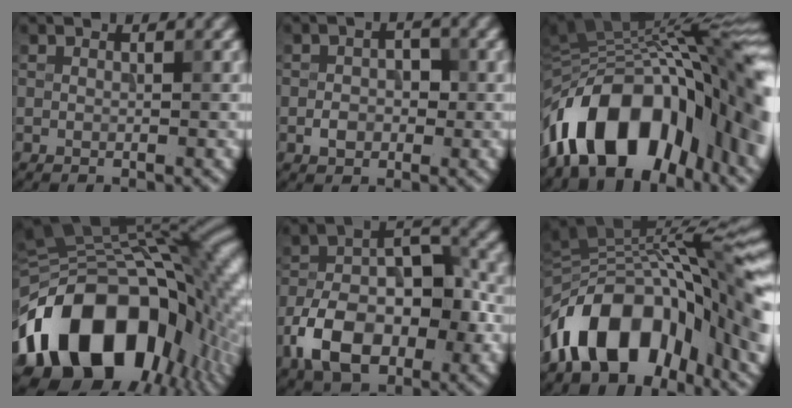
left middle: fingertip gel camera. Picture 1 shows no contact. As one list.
[{"total": 2.5, "force": [-0.7, 1.8, 1.7], "torque": [-0.026, 0.001, -0.014]}, {"total": 16.0, "force": [-6.0, 8.6, 12.0], "torque": [-0.161, 0.023, -0.109]}, {"total": 18.5, "force": [-5.5, 11.4, 13.4], "torque": [-0.228, 0.005, -0.096]}, {"total": 10.7, "force": [-4.2, 5.9, 7.9], "torque": [-0.139, 0.006, -0.080]}, {"total": 13.5, "force": [-4.9, 7.4, 10.2], "torque": [-0.143, 0.023, -0.091]}]